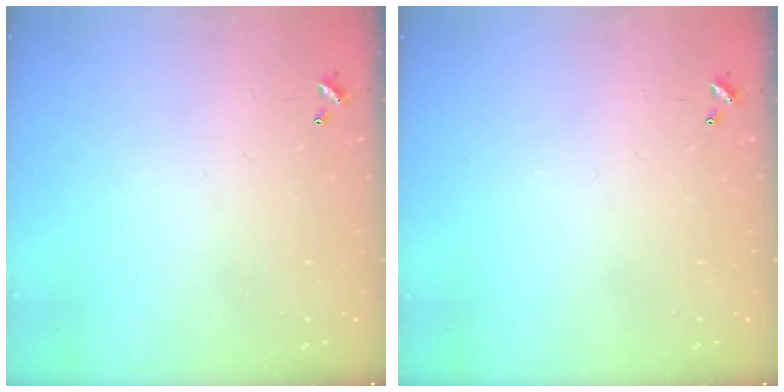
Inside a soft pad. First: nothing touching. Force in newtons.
{"total": 0.0}